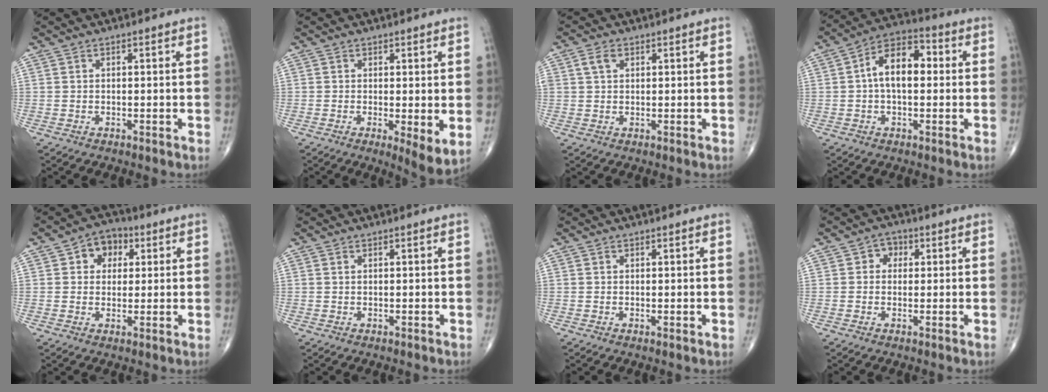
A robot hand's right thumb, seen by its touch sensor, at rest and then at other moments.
{"total": 5.2, "force": [-0.4, 1.3, 5.0], "torque": [-0.076, -0.018, -0.008]}
{"total": 2.7, "force": [1.0, 1.8, 1.7], "torque": [-0.030, 0.005, 0.021]}
{"total": 10.5, "force": [0.9, 6.0, 8.6], "torque": [-0.135, 0.031, 0.004]}
{"total": 6.5, "force": [2.0, 5.2, 3.4], "torque": [-0.014, 0.006, 0.024]}
{"total": 0.0}
{"total": 0.0}
{"total": 3.0, "force": [0.6, 2.6, 1.4], "torque": [0.003, 0.006, 0.001]}